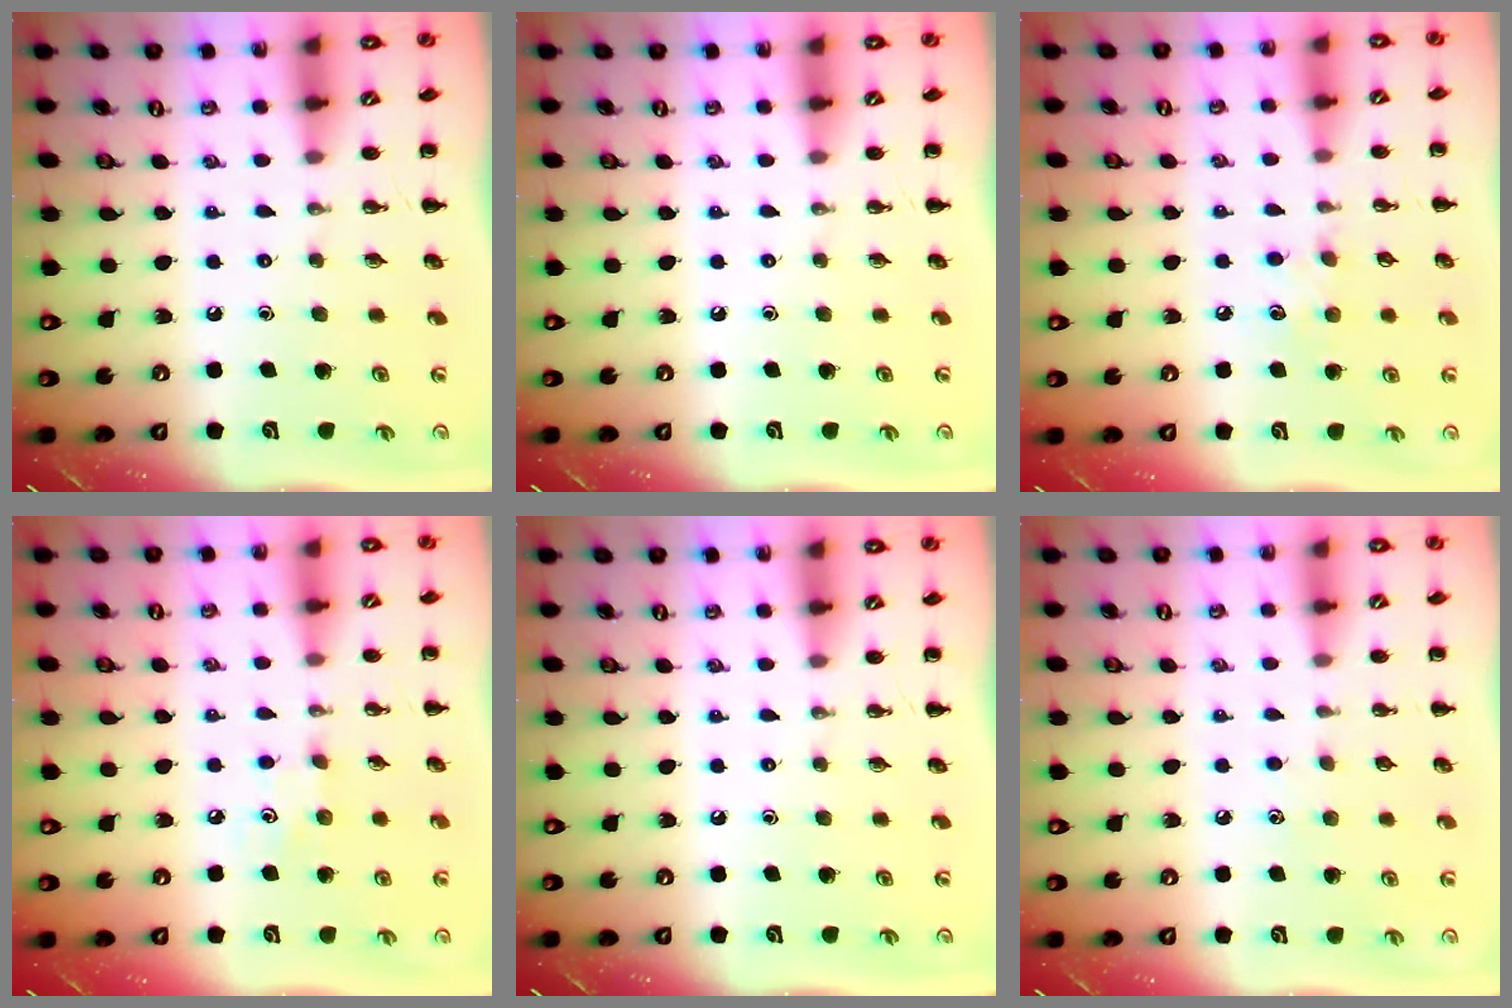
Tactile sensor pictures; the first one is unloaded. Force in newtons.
{"total": 0.0}
{"total": 6.5, "press": 6.3, "slide": 1.6}
{"total": 4.1, "press": 3.9, "slide": 1.2}
{"total": 0.0}
{"total": 3.6, "press": 3.5, "slide": 0.8}